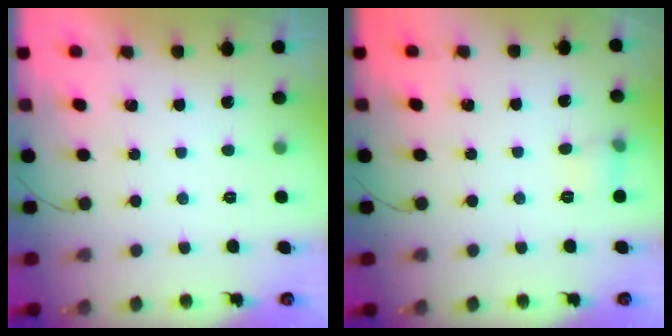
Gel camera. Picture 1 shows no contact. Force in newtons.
{"total": 5.7, "press": 5.4, "slide": 1.7}